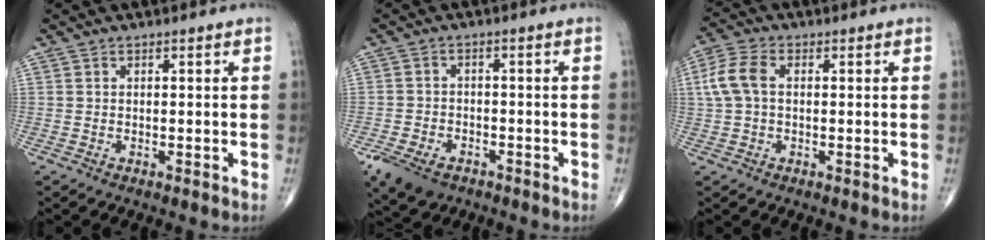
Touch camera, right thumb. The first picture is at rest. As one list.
[{"total": 7.7, "force": [-4.6, 4.8, 3.8], "torque": [-0.069, 0.017, -0.075]}, {"total": 6.5, "force": [0.7, 4.0, 5.1], "torque": [-0.123, 0.020, 0.011]}]